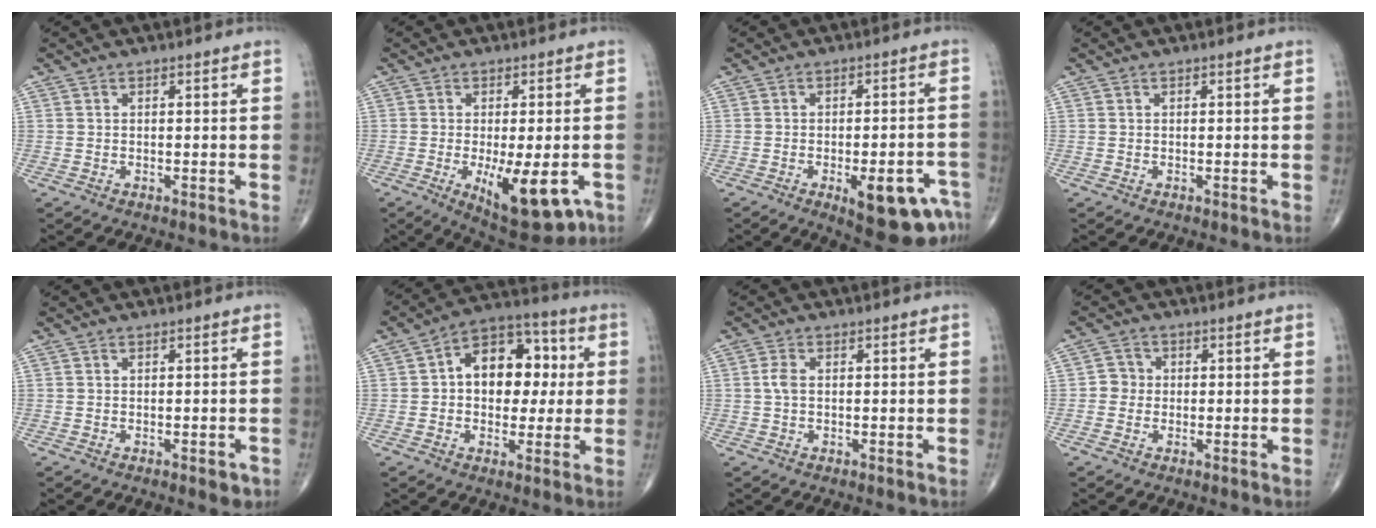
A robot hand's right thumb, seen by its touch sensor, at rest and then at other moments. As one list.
[{"total": 12.7, "force": [-4.1, 4.6, 11.1], "torque": [-0.157, -0.015, -0.047]}, {"total": 12.5, "force": [-6.3, 4.2, 10.0], "torque": [-0.100, 0.026, -0.073]}, {"total": 0.0}, {"total": 1.9, "force": [-1.0, 0.9, 1.4], "torque": [-0.010, 0.003, -0.009]}, {"total": 14.3, "force": [1.9, 9.7, 10.3], "torque": [-0.104, 0.025, 0.018]}, {"total": 2.1, "force": [0.1, 1.2, 1.7], "torque": [-0.041, 0.003, -0.002]}, {"total": 2.7, "force": [-0.3, 2.6, 0.7], "torque": [0.006, 0.009, -0.013]}]